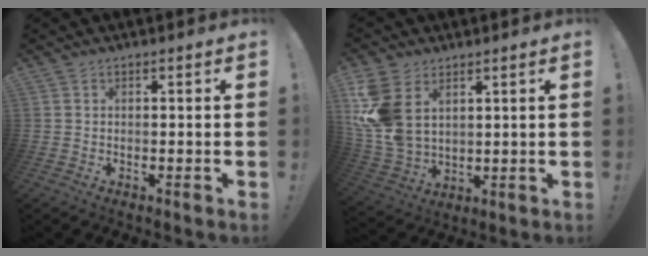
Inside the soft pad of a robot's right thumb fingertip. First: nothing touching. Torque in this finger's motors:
{"motor_torque": [0.38, 0.43, 0.36, 0.29, 0.13]}